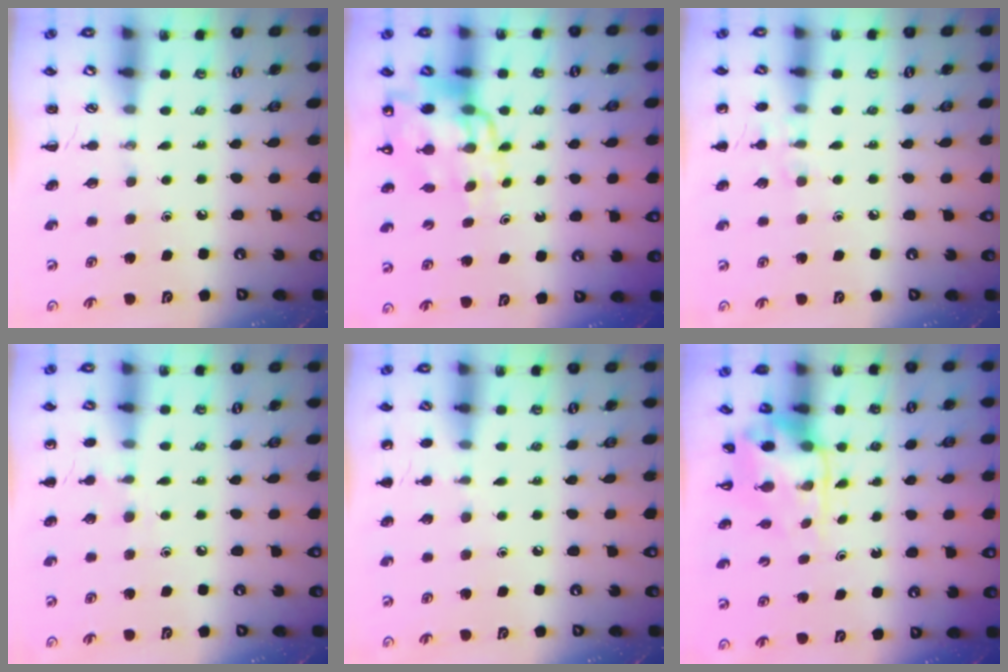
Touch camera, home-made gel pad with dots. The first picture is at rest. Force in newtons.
{"total": 14.5, "press": 13.9, "slide": 4.1}
{"total": 6.3, "press": 6.0, "slide": 2.0}
{"total": 4.8, "press": 4.6, "slide": 1.5}
{"total": 4.0, "press": 3.9, "slide": 1.1}
{"total": 3.9, "press": 3.8, "slide": 0.8}